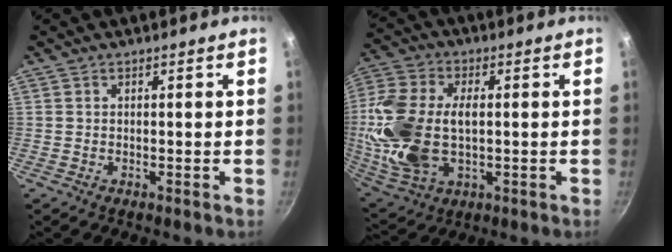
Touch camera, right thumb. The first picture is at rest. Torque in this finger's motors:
{"motor_torque": [2.44, 2.57, 1.12, -0.87, 0.25]}